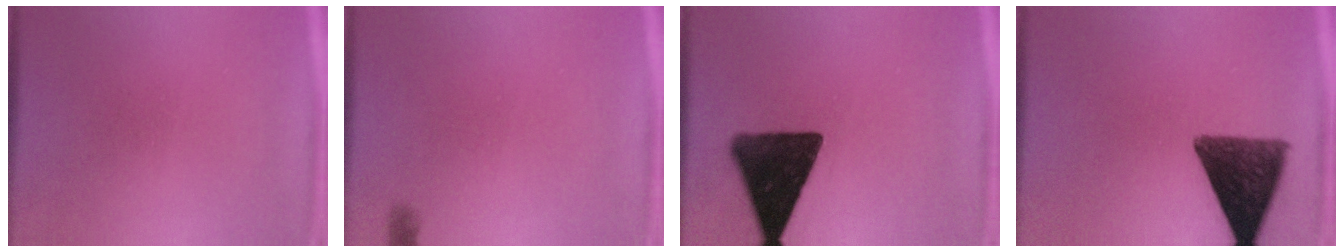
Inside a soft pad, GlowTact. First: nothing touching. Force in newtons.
{"total": 0.7}
{"total": 14.8}
{"total": 12.0}